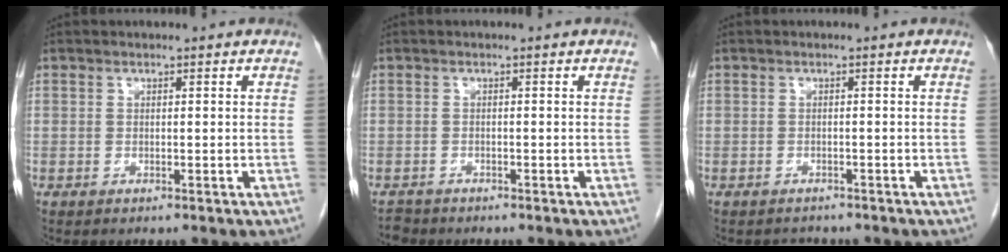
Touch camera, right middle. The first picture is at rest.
{"total": 1.5, "force": [-1.4, 0.4, -0.3], "torque": [0.001, -0.004, -0.024]}
{"total": 1.8, "force": [-1.6, 0.8, -0.1], "torque": [-0.003, -0.003, -0.024]}